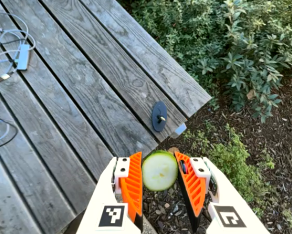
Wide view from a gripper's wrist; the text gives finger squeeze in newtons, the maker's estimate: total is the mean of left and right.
{"total": 10.8, "left": 11.1, "right": 10.6}